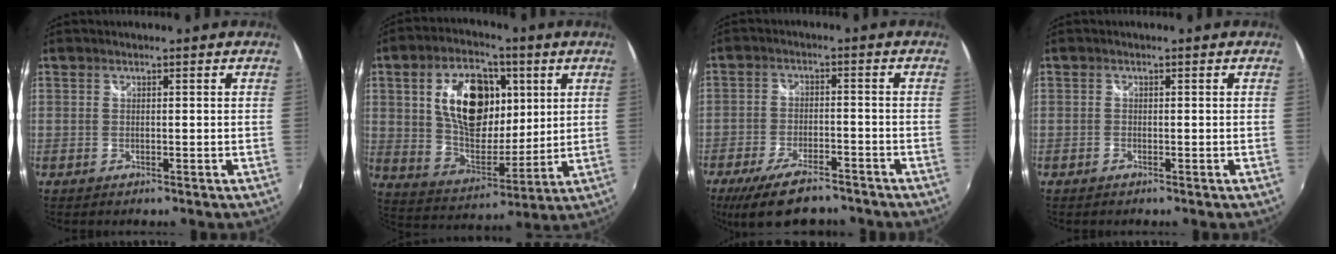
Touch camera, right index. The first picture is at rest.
{"total": 18.2, "force": [5.2, 10.6, 13.8], "torque": [-0.249, 0.007, 0.100]}
{"total": 12.3, "force": [-9.3, 4.5, 6.6], "torque": [-0.150, -0.022, -0.152]}
{"total": 0.6, "force": [-0.5, 0.3, 0.2], "torque": [-0.004, -0.001, -0.011]}